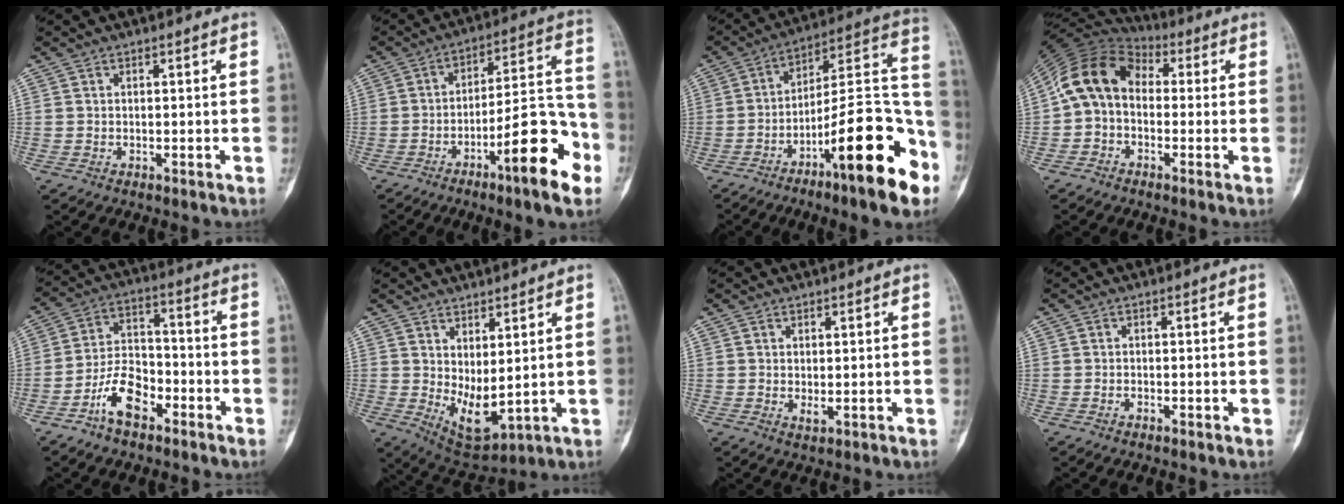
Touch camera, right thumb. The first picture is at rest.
{"total": 16.7, "force": [-8.0, 3.6, 14.2], "torque": [-0.202, 0.060, -0.119]}
{"total": 21.8, "force": [-10.3, 4.9, 18.6], "torque": [-0.254, 0.068, -0.161]}
{"total": 11.7, "force": [0.1, 8.6, 7.9], "torque": [-0.137, 0.036, -0.016]}
{"total": 9.9, "force": [-5.5, 5.4, 6.2], "torque": [-0.106, 0.045, -0.105]}
{"total": 8.1, "force": [1.0, 3.8, 7.1], "torque": [-0.107, -0.026, 0.042]}
{"total": 1.4, "force": [0.0, 0.7, 1.3], "torque": [-0.023, -0.006, 0.004]}
{"total": 0.5, "force": [-0.4, 0.3, 0.3], "torque": [-0.011, 0.003, -0.007]}